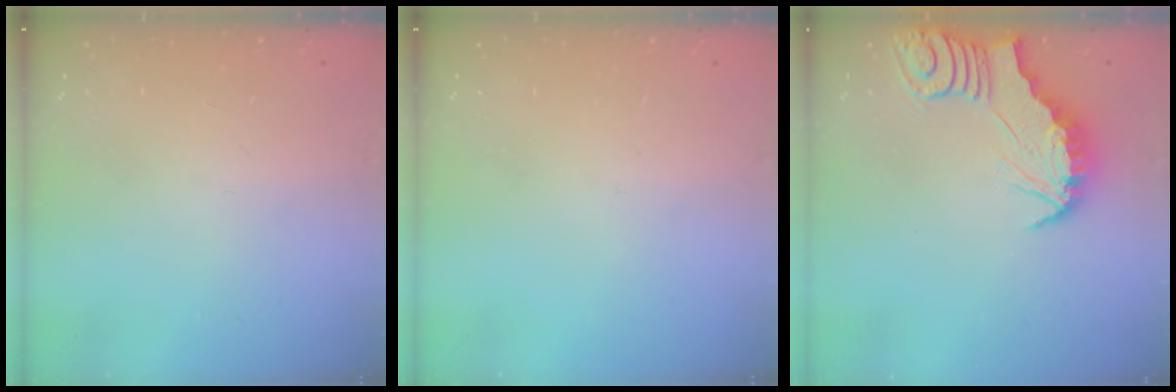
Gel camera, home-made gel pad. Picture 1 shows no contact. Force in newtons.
{"total": 0.0}
{"total": 2.7, "press": 2.7, "slide": 0.3}